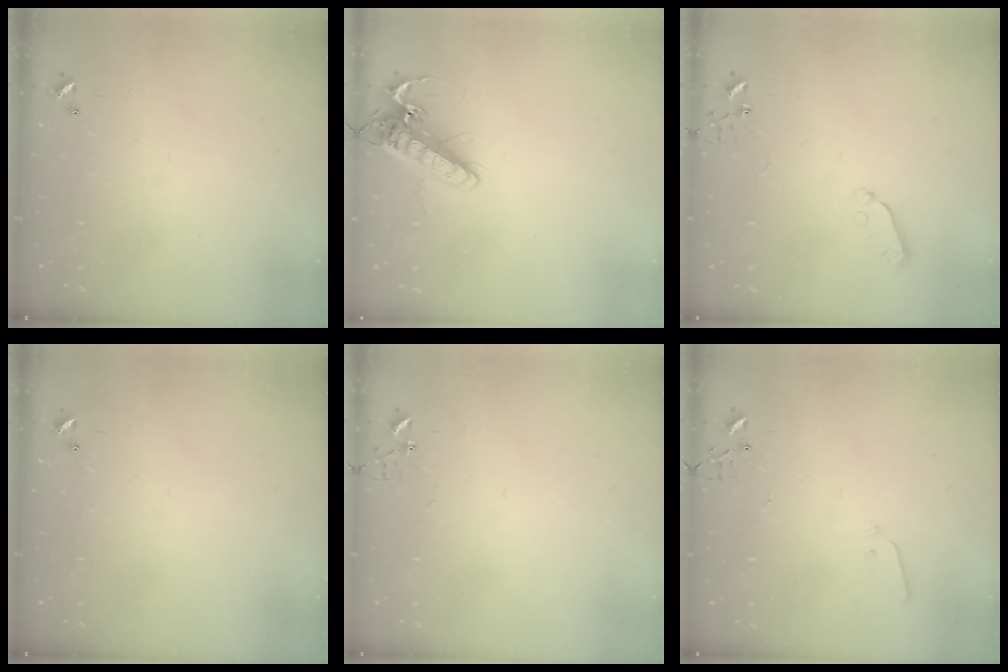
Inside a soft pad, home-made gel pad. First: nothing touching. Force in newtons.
{"total": 15.7, "press": 15.5, "slide": 2.4}
{"total": 5.0, "press": 5.0, "slide": 0.4}
{"total": 0.0}
{"total": 3.9, "press": 3.9, "slide": 0.3}
{"total": 2.2, "press": 2.1, "slide": 0.3}